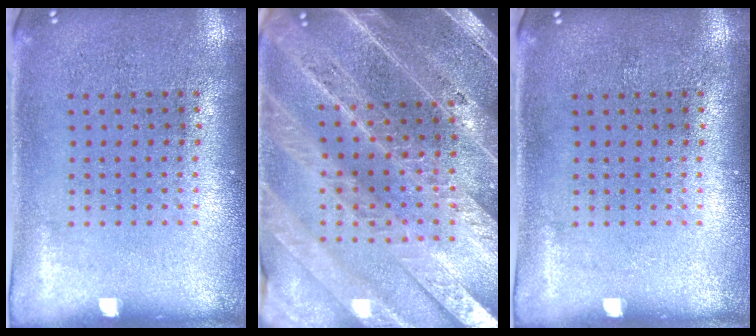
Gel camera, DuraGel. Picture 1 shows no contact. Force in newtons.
{"total": 4.8, "press": 4.3, "slide": 2.3}
{"total": 0.0}